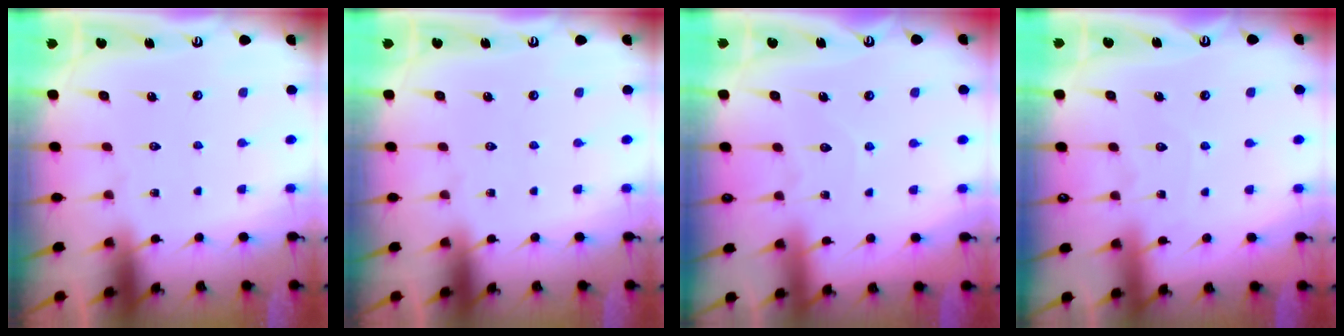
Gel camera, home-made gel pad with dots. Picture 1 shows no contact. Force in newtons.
{"total": 0.0}
{"total": 4.8, "press": 4.8, "slide": 0.5}
{"total": 3.5, "press": 3.5, "slide": 0.5}